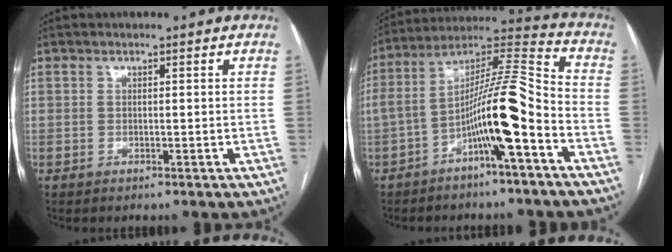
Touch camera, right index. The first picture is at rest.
{"total": 14.1, "force": [-5.7, 1.0, 12.9], "torque": [-0.235, 0.025, -0.098]}